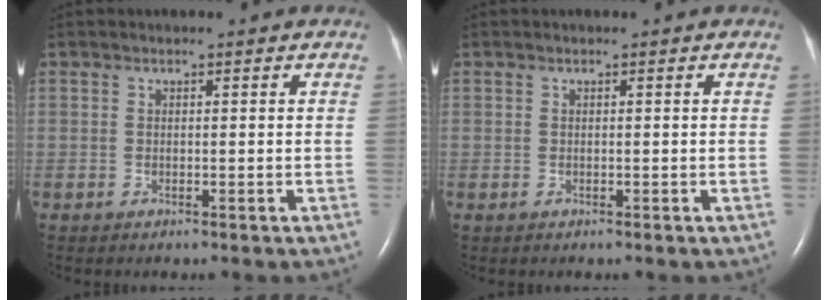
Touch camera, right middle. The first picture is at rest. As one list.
[{"total": 0.0}]